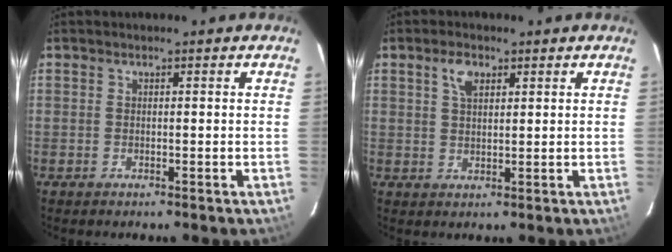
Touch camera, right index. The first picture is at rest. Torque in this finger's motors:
{"motor_torque": [0.11, 0.05, 0.04, 0.05]}